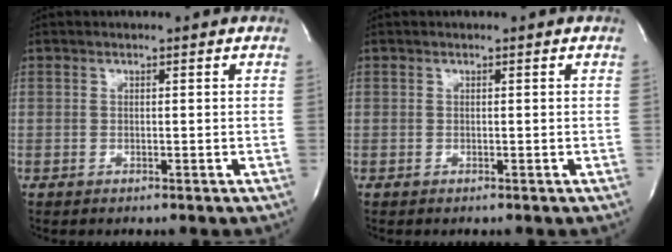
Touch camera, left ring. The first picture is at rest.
{"total": 0.0}